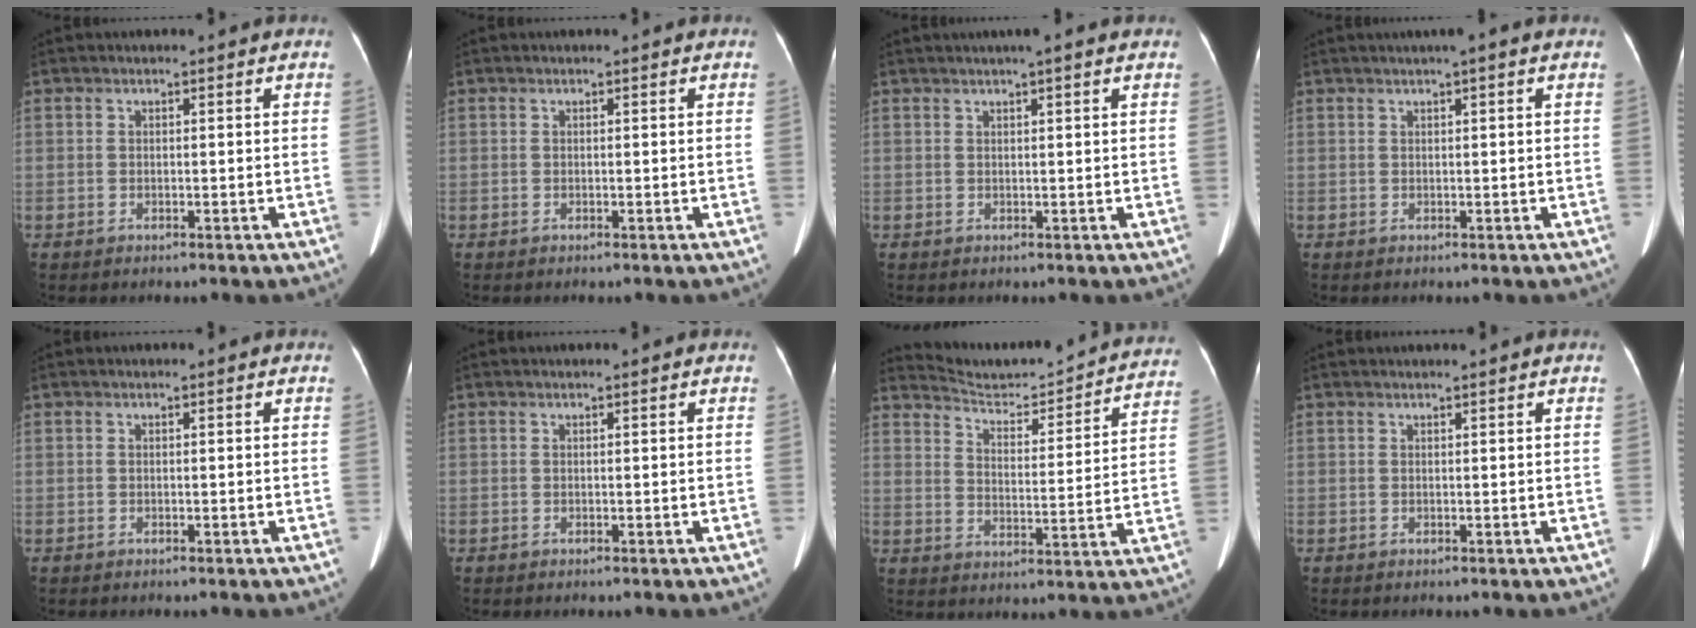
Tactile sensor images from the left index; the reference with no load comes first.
{"total": 0.0}
{"total": 2.7, "force": [2.0, -0.1, 1.8], "torque": [-0.024, 0.020, 0.029]}
{"total": 1.6, "force": [0.9, -0.1, 1.3], "torque": [-0.024, 0.012, 0.013]}
{"total": 0.0}
{"total": 0.0}
{"total": 19.6, "force": [18.8, 2.6, 4.8], "torque": [-0.066, -0.039, 0.240]}
{"total": 1.5, "force": [1.4, -0.3, 0.5], "torque": [-0.007, 0.014, 0.024]}